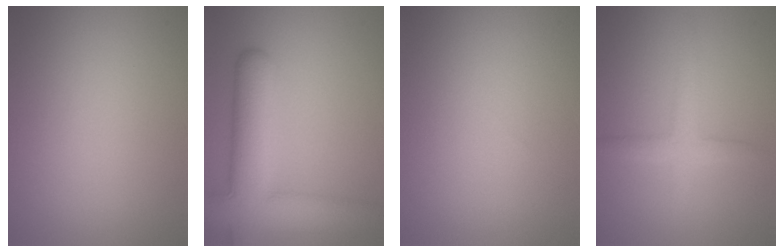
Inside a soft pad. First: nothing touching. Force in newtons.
{"total": 9.1, "press": 9.0, "slide": 0.5}
{"total": 0.0}
{"total": 2.7, "press": 2.7, "slide": 0.1}